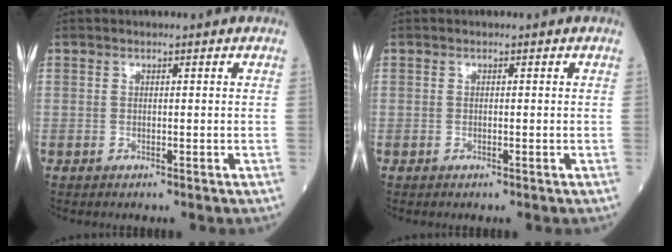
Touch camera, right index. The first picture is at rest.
{"total": 0.0}